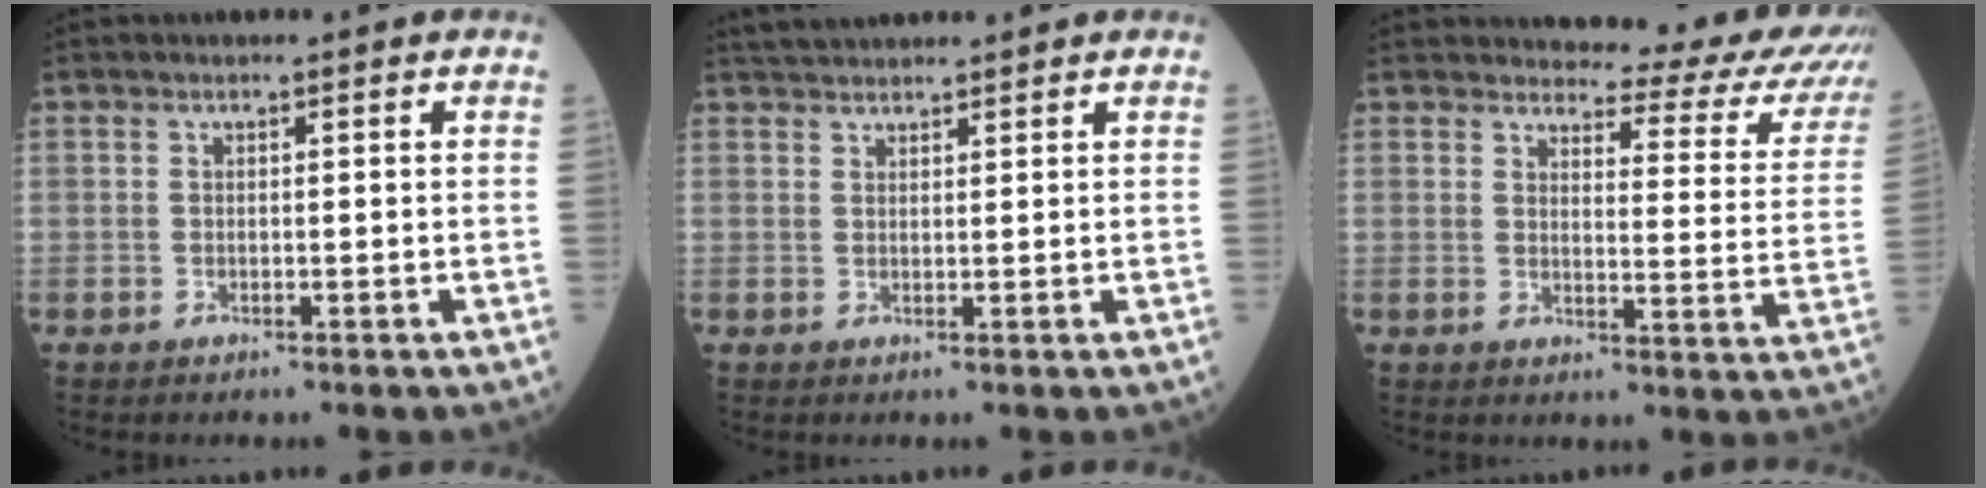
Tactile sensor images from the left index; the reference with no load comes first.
{"total": 4.0, "force": [3.8, 0.6, 1.2], "torque": [-0.021, 0.030, 0.069]}
{"total": 16.8, "force": [16.0, 2.4, 4.5], "torque": [-0.033, -0.090, 0.158]}